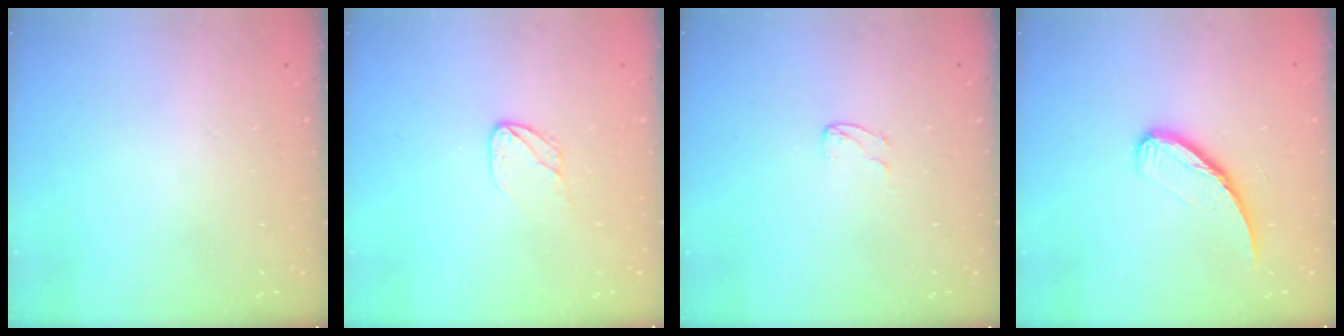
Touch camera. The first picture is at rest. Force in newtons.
{"total": 6.6, "press": 6.6, "slide": 0.5}
{"total": 3.2, "press": 3.2, "slide": 0.3}
{"total": 10.3, "press": 10.3, "slide": 0.5}